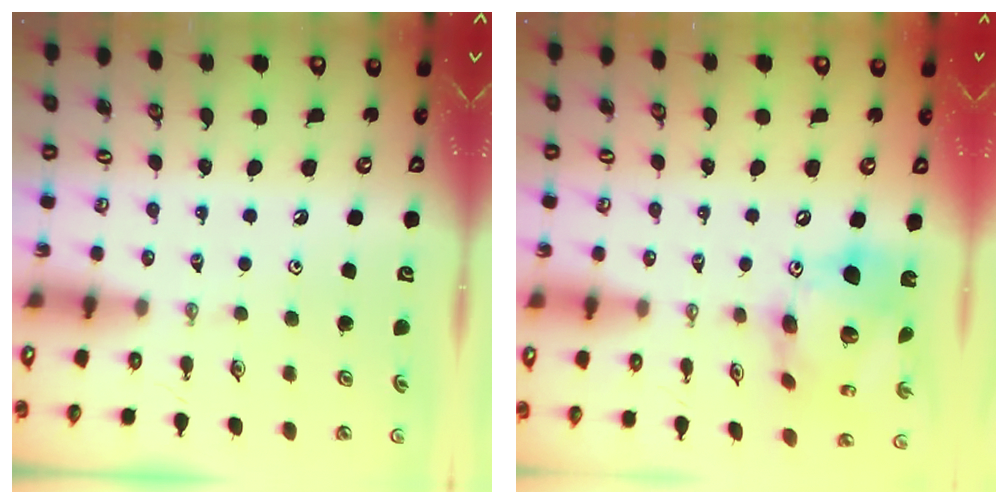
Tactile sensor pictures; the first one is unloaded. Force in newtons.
{"total": 19.4, "press": 19.2, "slide": 2.0}